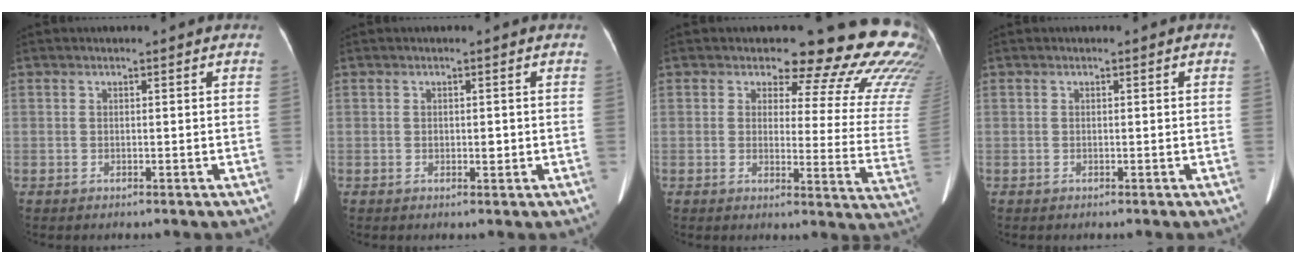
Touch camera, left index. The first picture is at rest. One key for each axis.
{"total": 1.2, "fx": -0.1, "fy": 0.8, "fz": 0.9, "tx": -0.013, "ty": 0.000, "tz": 0.001}
{"total": 18.9, "fx": 16.2, "fy": 4.9, "fz": 8.4, "tx": -0.078, "ty": -0.094, "tz": 0.156}
{"total": 0.0}